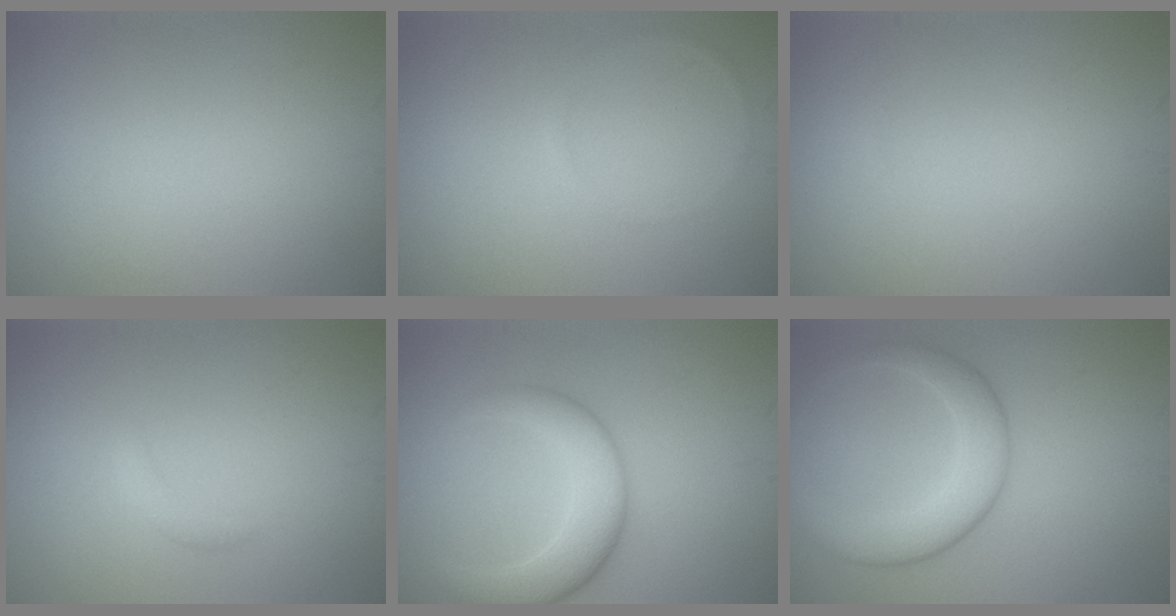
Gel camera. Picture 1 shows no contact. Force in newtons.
{"total": 0.6, "press": 0.6, "slide": 0.1}
{"total": 0.0}
{"total": 1.0, "press": 1.0, "slide": 0.0}
{"total": 5.1, "press": 5.1, "slide": 0.2}
{"total": 5.1, "press": 5.1, "slide": 0.1}